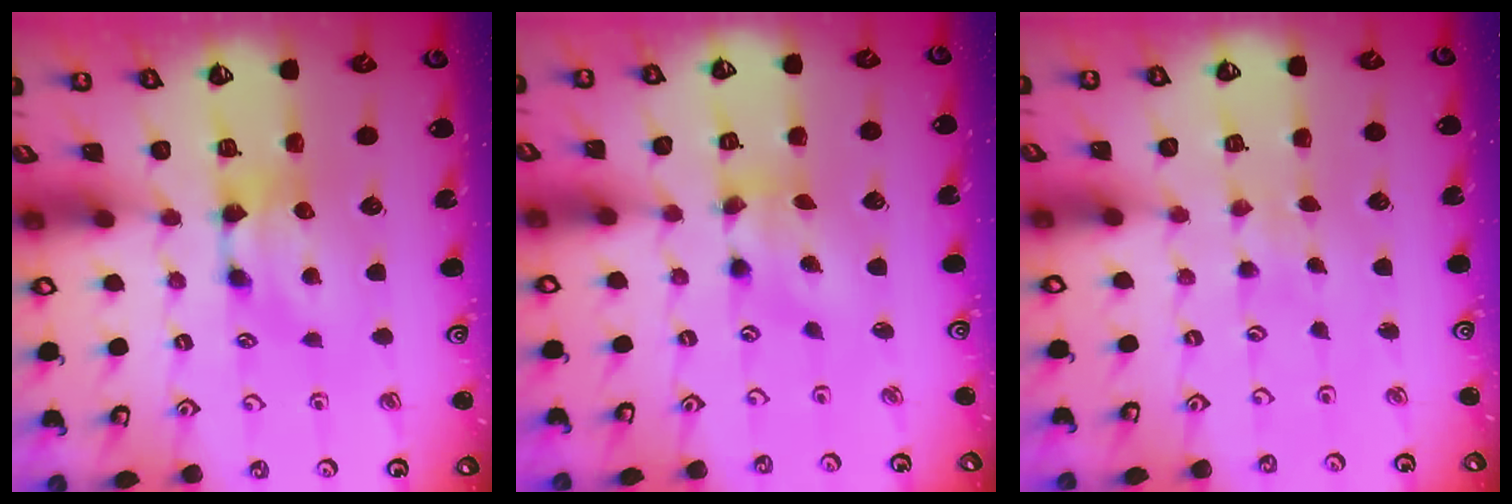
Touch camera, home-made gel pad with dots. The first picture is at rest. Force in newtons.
{"total": 2.7, "press": 2.3, "slide": 1.4}
{"total": 4.8, "press": 4.8, "slide": 0.1}